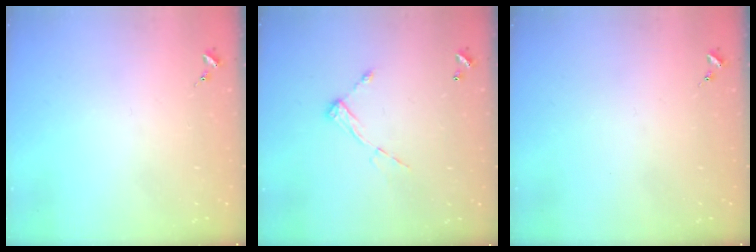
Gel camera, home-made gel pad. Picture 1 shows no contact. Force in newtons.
{"total": 8.2, "press": 8.2, "slide": 0.5}
{"total": 0.0}